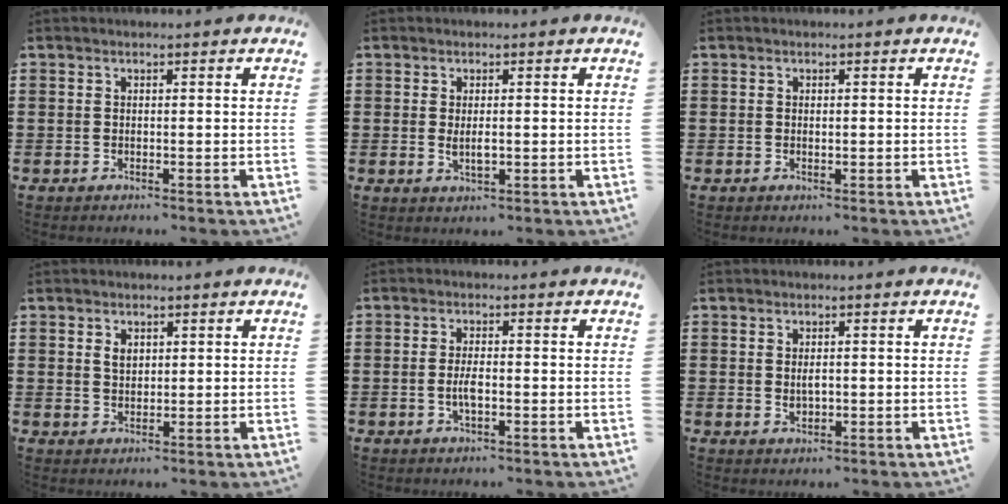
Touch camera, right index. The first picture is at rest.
{"total": 2.5, "force": [0.0, 0.8, 2.3], "torque": [-0.036, -0.004, -0.002]}
{"total": 0.8, "force": [0.0, 0.3, 0.7], "torque": [-0.014, 0.000, -0.001]}
{"total": 1.9, "force": [0.8, 1.3, 1.2], "torque": [-0.026, 0.006, 0.014]}
{"total": 3.1, "force": [-0.7, 1.1, 2.8], "torque": [-0.060, -0.001, -0.015]}
{"total": 1.9, "force": [0.1, 1.0, 1.7], "torque": [-0.033, 0.006, 0.001]}